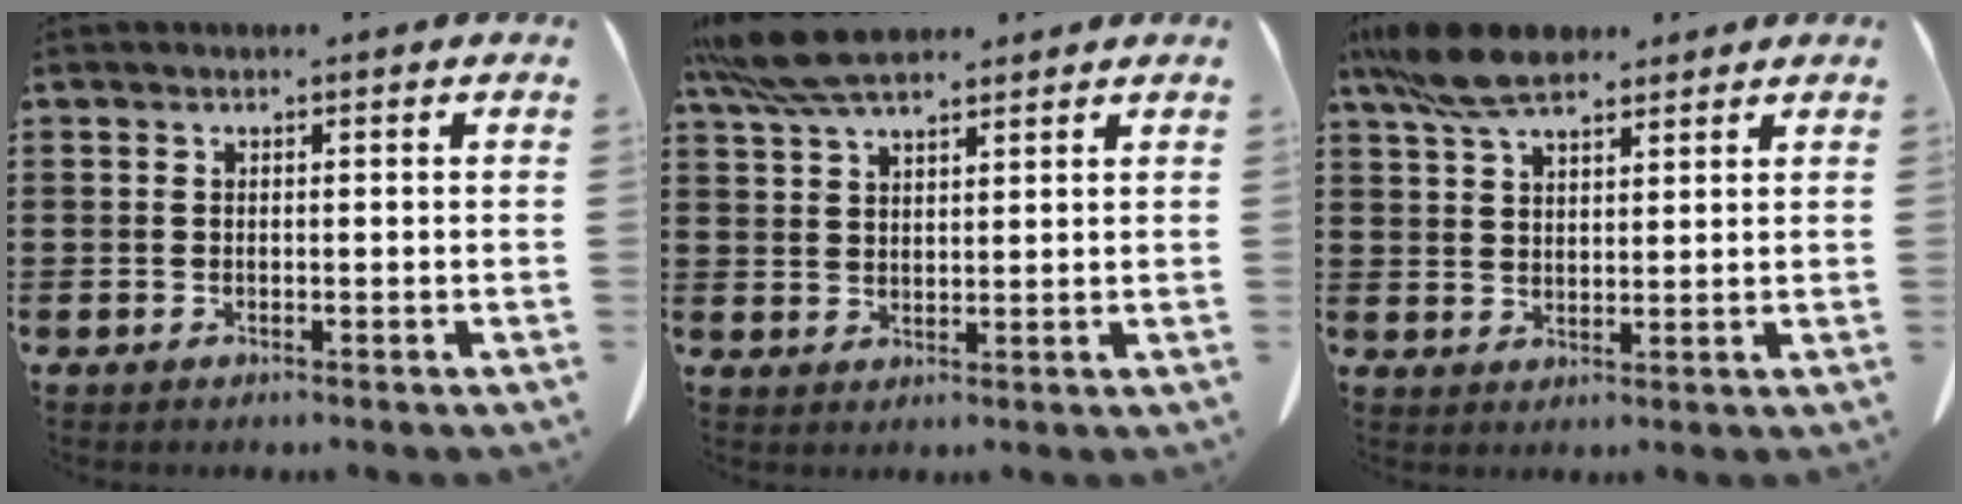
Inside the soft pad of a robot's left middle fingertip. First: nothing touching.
{"total": 7.5, "force": [6.1, 2.0, 3.8], "torque": [-0.091, -0.006, 0.117]}
{"total": 8.6, "force": [6.7, 2.8, 4.8], "torque": [-0.112, -0.006, 0.127]}